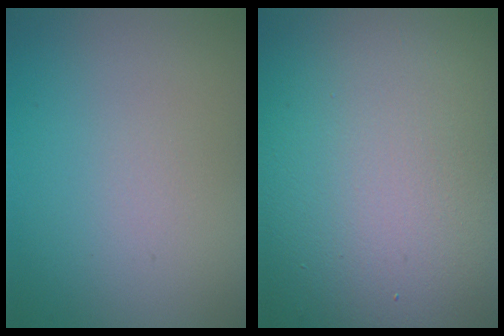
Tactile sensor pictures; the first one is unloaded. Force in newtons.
{"total": 22.3, "press": 22.3, "slide": 1.1}